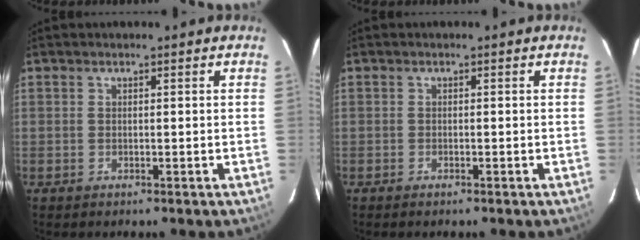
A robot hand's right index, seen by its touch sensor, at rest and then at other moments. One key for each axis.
{"total": 0.7, "fx": -0.6, "fy": 0.1, "fz": 0.3, "tx": -0.006, "ty": -0.001, "tz": -0.012}